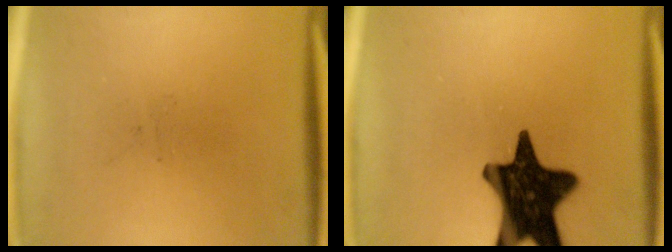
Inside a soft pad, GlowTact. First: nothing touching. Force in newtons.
{"total": 16.9}